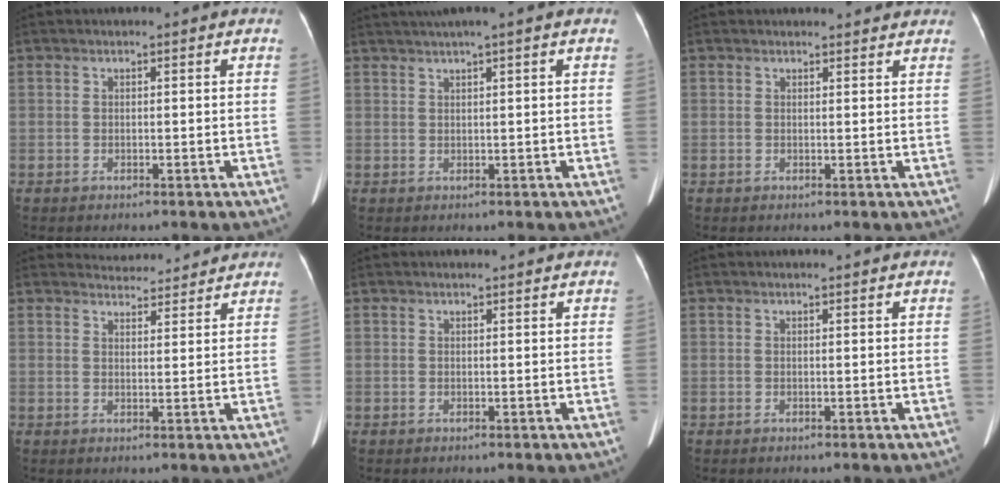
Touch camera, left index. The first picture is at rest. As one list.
[{"total": 3.6, "force": [2.5, -0.8, 2.5], "torque": [-0.046, 0.020, 0.048]}, {"total": 2.9, "force": [2.5, 1.5, 0.0], "torque": [0.009, 0.012, 0.021]}, {"total": 6.2, "force": [6.1, 1.1, 0.3], "torque": [-0.005, 0.017, 0.075]}, {"total": 2.2, "force": [2.0, 0.2, 0.7], "torque": [-0.009, 0.012, 0.024]}, {"total": 1.6, "force": [1.4, 0.1, 0.6], "torque": [-0.008, 0.012, 0.019]}]